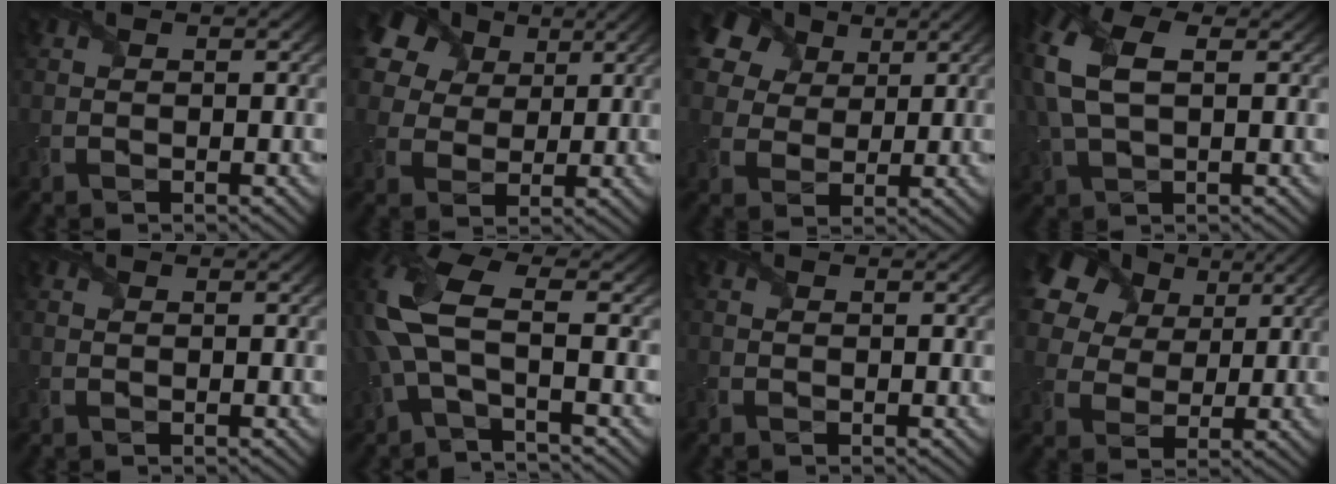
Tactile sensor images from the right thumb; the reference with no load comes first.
{"total": 13.8, "force": [7.3, 9.4, 7.0], "torque": [-0.193, 0.045, 0.145]}
{"total": 12.2, "force": [6.4, 8.4, 6.1], "torque": [-0.172, 0.036, 0.119]}
{"total": 10.3, "force": [2.0, 5.9, 8.2], "torque": [-0.228, 0.013, 0.037]}
{"total": 0.0}
{"total": 8.0, "force": [-0.6, 3.0, 7.4], "torque": [-0.181, 0.017, -0.031]}
{"total": 0.8, "force": [-0.4, 0.5, 0.5], "torque": [-0.010, -0.003, -0.007]}
{"total": 18.3, "force": [9.6, 12.6, 9.1], "torque": [-0.259, 0.061, 0.203]}